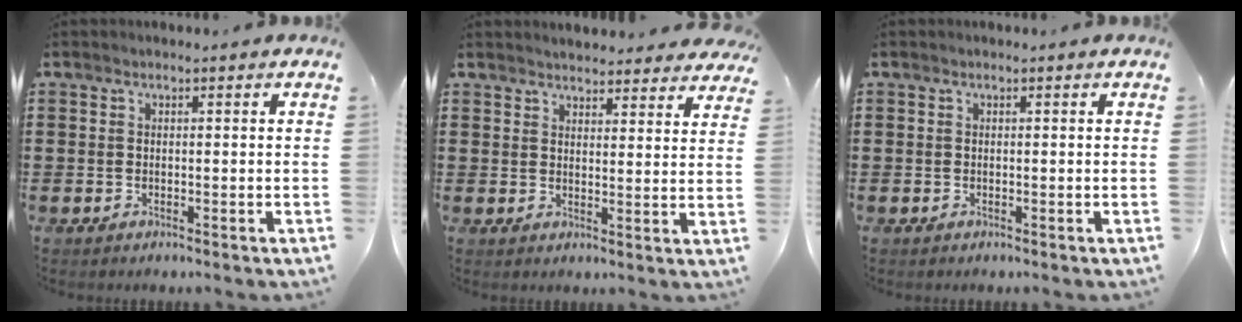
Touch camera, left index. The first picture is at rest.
{"total": 3.5, "force": [3.5, 0.2, 0.2], "torque": [-0.007, -0.017, 0.063]}
{"total": 0.0}